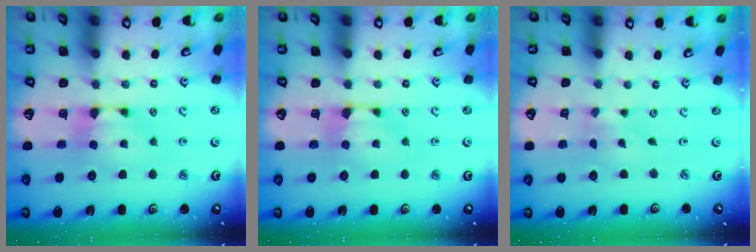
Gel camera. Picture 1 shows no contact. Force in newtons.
{"total": 0.0}
{"total": 4.7, "press": 4.6, "slide": 0.8}